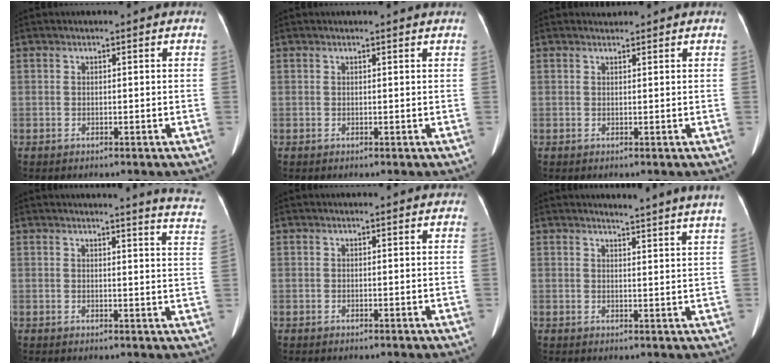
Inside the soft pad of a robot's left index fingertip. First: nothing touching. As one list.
[{"total": 1.0, "force": [1.0, -0.1, 0.1], "torque": [-0.010, -0.004, 0.010]}, {"total": 0.7, "force": [0.7, 0.0, -0.2], "torque": [-0.008, 0.002, 0.012]}, {"total": 10.1, "force": [9.7, -0.6, 2.7], "torque": [-0.014, -0.077, 0.076]}, {"total": 0.7, "force": [0.6, 0.3, 0.2], "torque": [-0.005, 0.006, 0.002]}, {"total": 8.4, "force": [7.9, -1.4, 2.6], "torque": [-0.030, -0.028, 0.077]}]